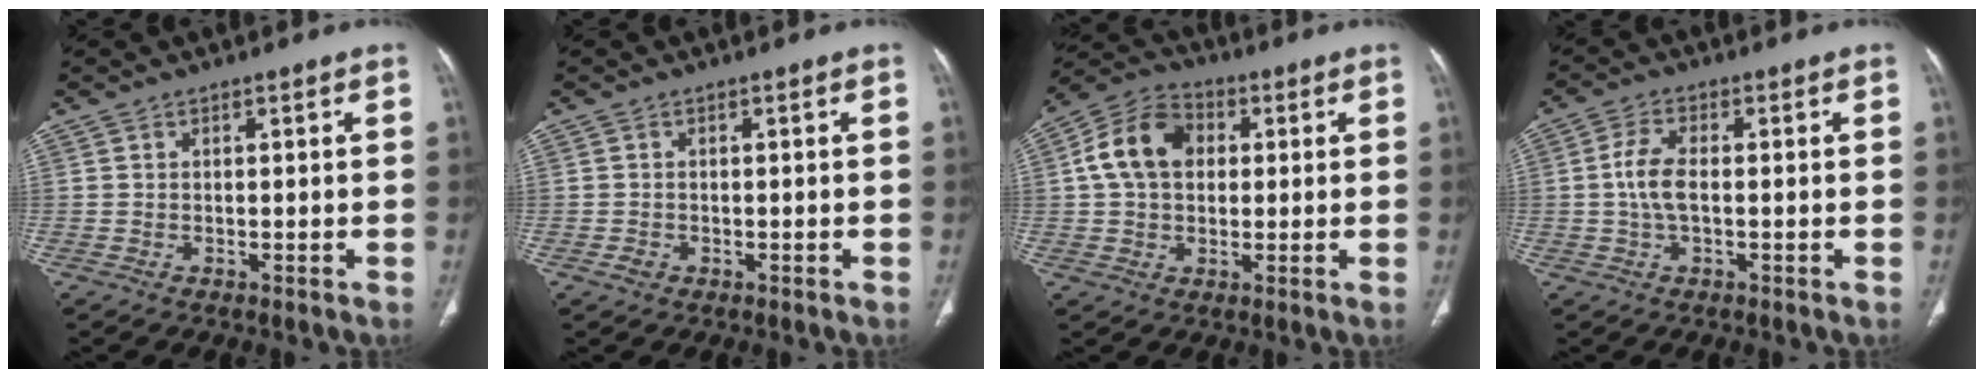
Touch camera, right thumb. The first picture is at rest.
{"total": 1.2, "force": [-0.4, 1.0, 0.5], "torque": [-0.010, 0.003, -0.006]}
{"total": 11.6, "force": [2.0, 8.5, 7.7], "torque": [-0.130, 0.022, 0.026]}
{"total": 5.1, "force": [-0.2, 2.4, 4.4], "torque": [-0.102, 0.009, -0.007]}